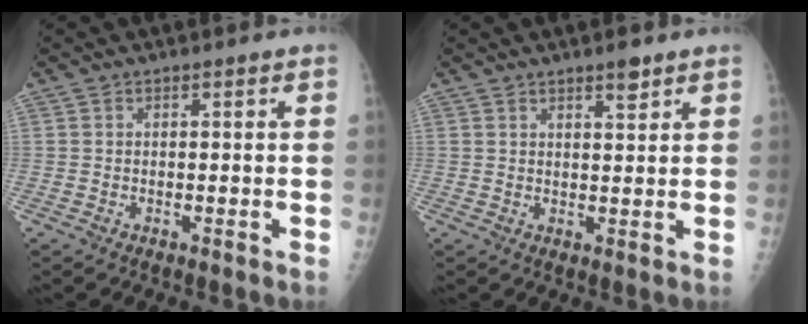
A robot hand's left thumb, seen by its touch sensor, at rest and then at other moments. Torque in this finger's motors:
{"motor_torque": [-0.04, 0.55, 0.10, 0.00, 0.02]}